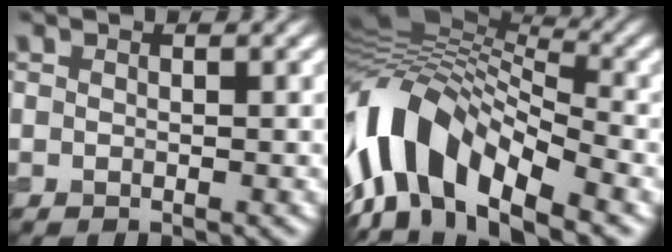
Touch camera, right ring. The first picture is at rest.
{"total": 14.0, "force": [-3.5, 7.6, 11.2], "torque": [-0.213, 0.015, -0.073]}